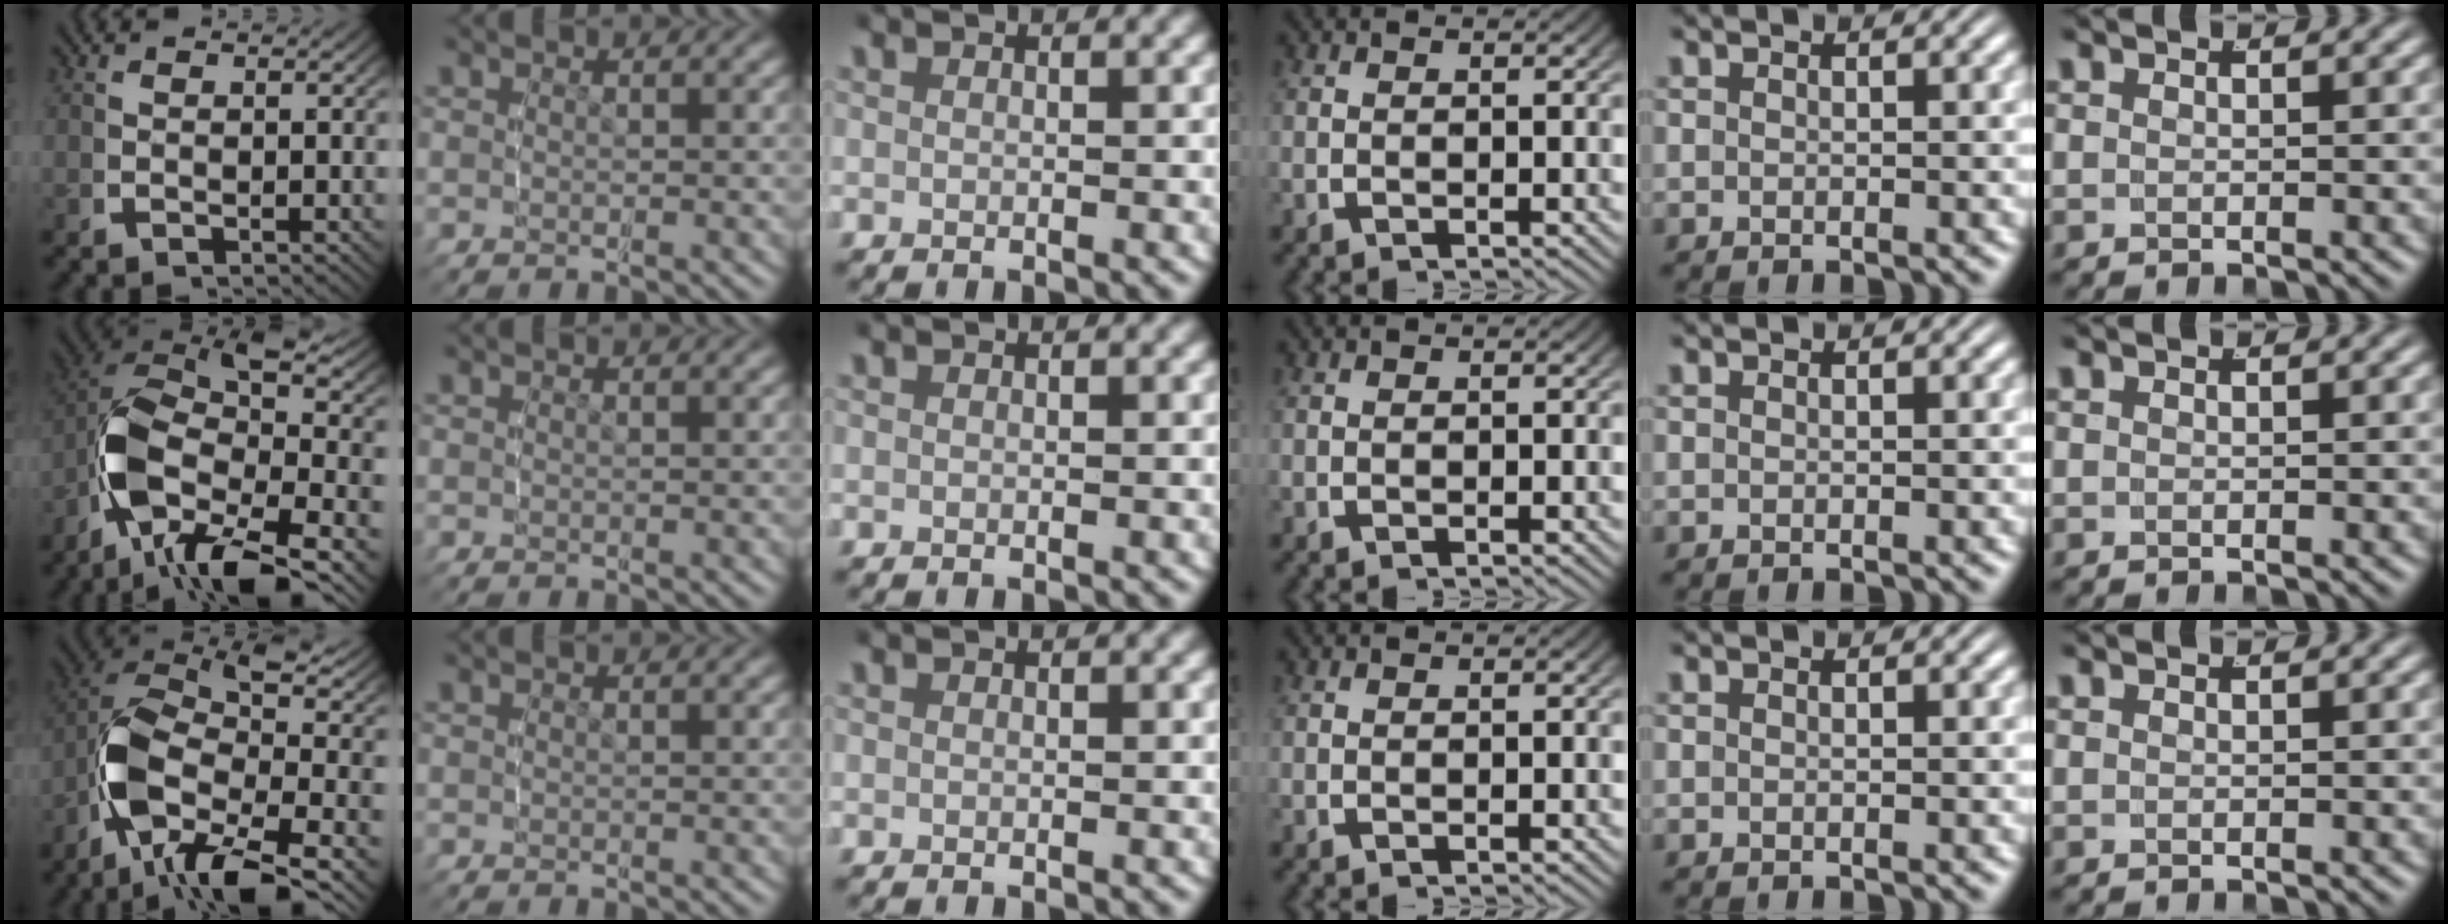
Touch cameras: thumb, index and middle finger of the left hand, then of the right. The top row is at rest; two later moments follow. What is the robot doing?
{"motion": "lift_and_place", "object": "glasses"}